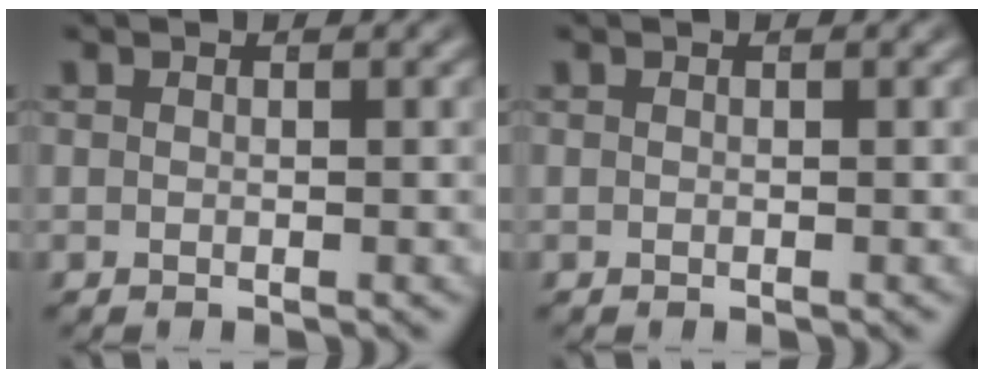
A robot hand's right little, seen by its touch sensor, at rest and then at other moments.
{"total": 0.0}